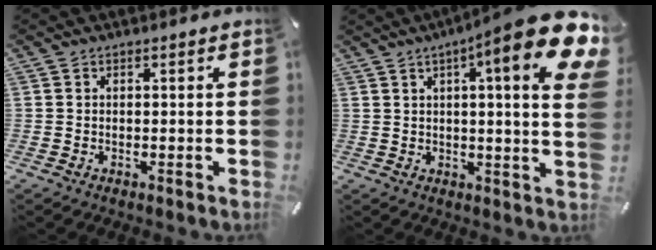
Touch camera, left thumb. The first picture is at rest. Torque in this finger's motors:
{"motor_torque": [2.52, 2.49, 1.97, -0.80, 0.23]}